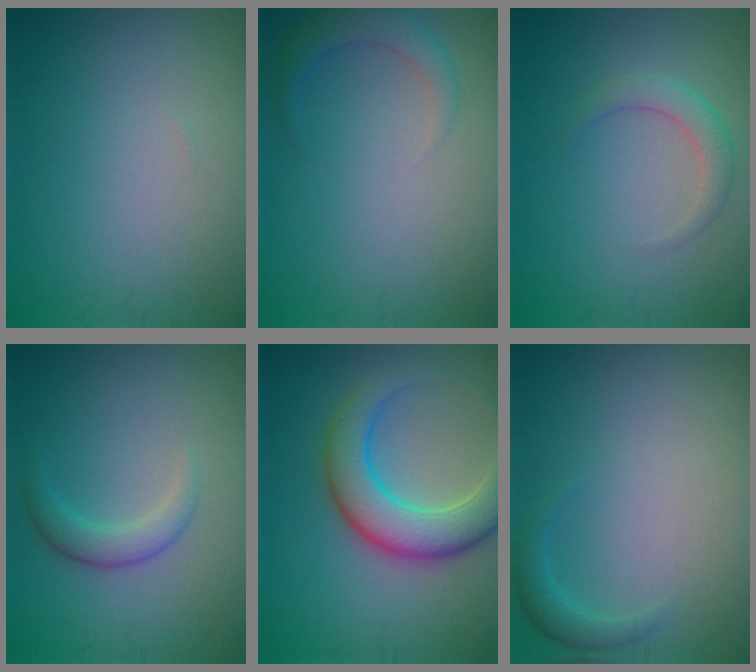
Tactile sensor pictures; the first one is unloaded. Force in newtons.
{"total": 2.3, "press": 2.3, "slide": 0.2}
{"total": 2.1, "press": 2.1, "slide": 0.1}
{"total": 2.3, "press": 2.3, "slide": 0.1}
{"total": 6.9, "press": 6.9, "slide": 0.2}
{"total": 1.5, "press": 1.5, "slide": 0.0}